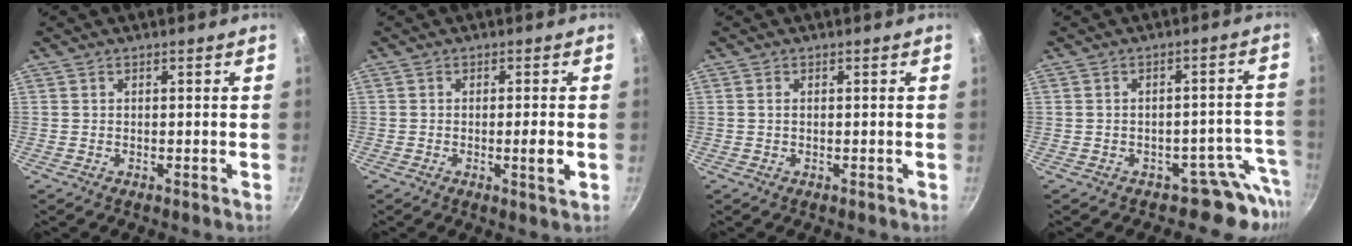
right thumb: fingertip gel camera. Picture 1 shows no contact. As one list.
[{"total": 3.3, "force": [-0.7, 0.3, 3.2], "torque": [-0.051, 0.003, -0.009]}, {"total": 0.7, "force": [0.1, 0.4, 0.5], "torque": [-0.010, 0.002, 0.001]}, {"total": 6.5, "force": [-4.4, 4.6, 1.5], "torque": [0.061, 0.060, -0.054]}]